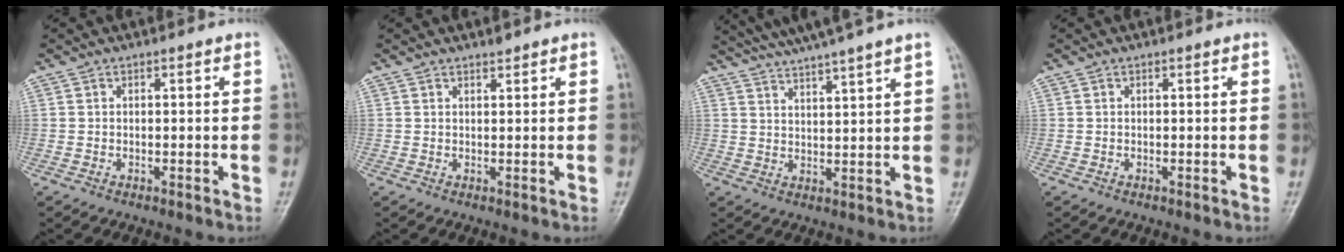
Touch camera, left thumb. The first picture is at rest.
{"total": 1.3, "force": [1.2, 0.3, 0.4], "torque": [-0.003, -0.008, 0.020]}
{"total": 12.2, "force": [10.4, -0.6, 6.4], "torque": [-0.102, -0.017, 0.158]}
{"total": 0.0}